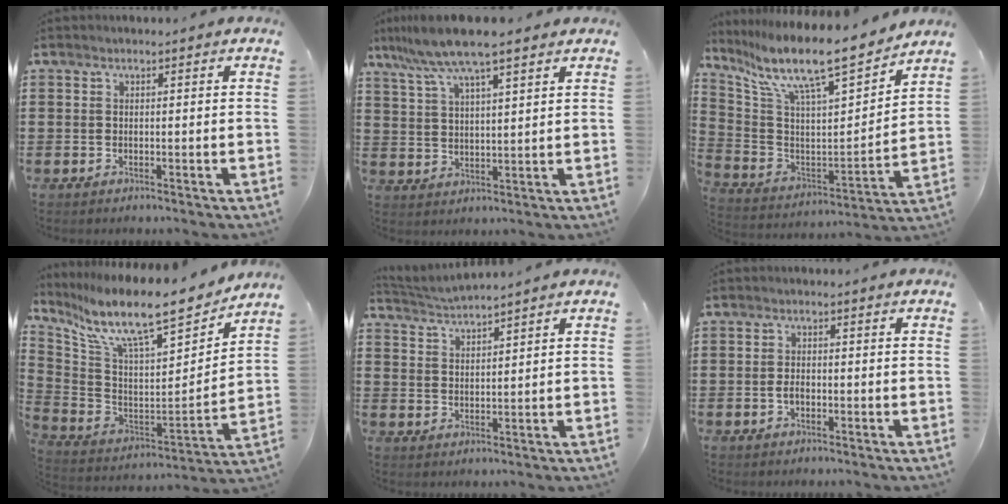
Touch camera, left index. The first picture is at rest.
{"total": 8.2, "force": [6.5, 0.7, 4.9], "torque": [-0.115, -0.018, 0.115]}
{"total": 11.6, "force": [9.6, 1.4, 6.3], "torque": [-0.154, -0.071, 0.157]}
{"total": 13.2, "force": [10.3, 2.5, 8.0], "torque": [-0.175, -0.071, 0.172]}
{"total": 2.5, "force": [2.4, -0.4, 0.0], "torque": [-0.010, -0.010, 0.044]}
{"total": 1.7, "force": [-0.5, 0.9, 1.4], "torque": [-0.036, -0.002, -0.011]}